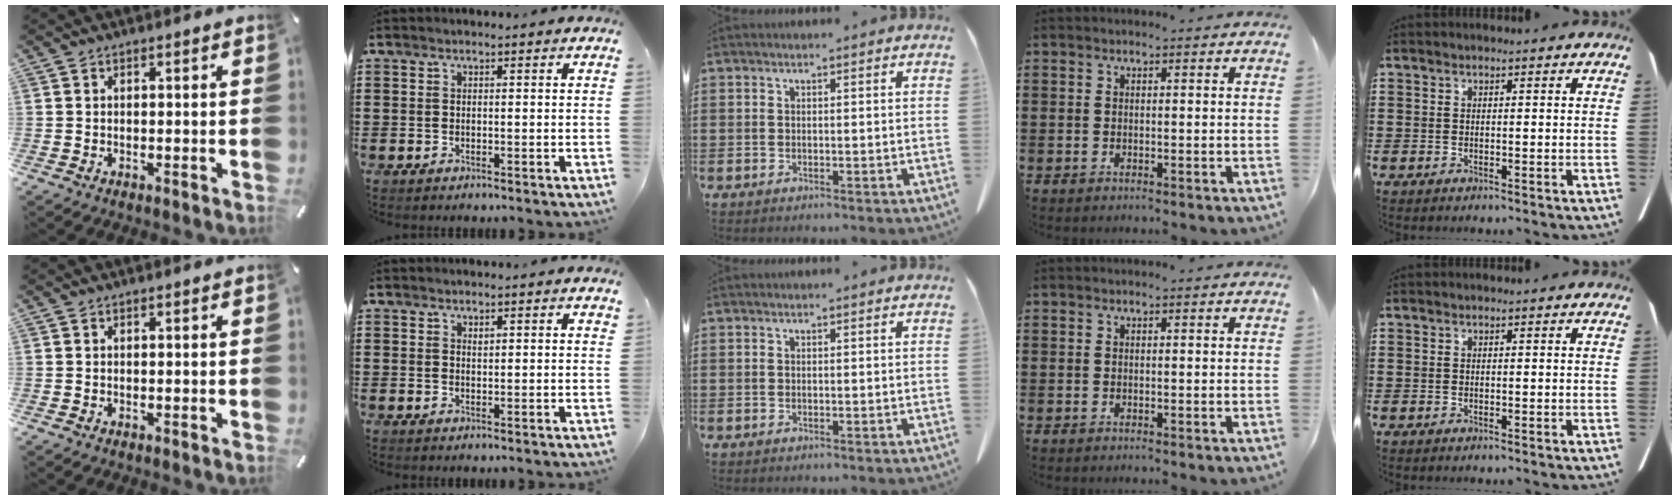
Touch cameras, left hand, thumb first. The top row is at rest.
{"index": {"total": 1.2, "force": [1.1, 0.4, 0.4], "torque": [-0.002, -0.002, 0.019]}}